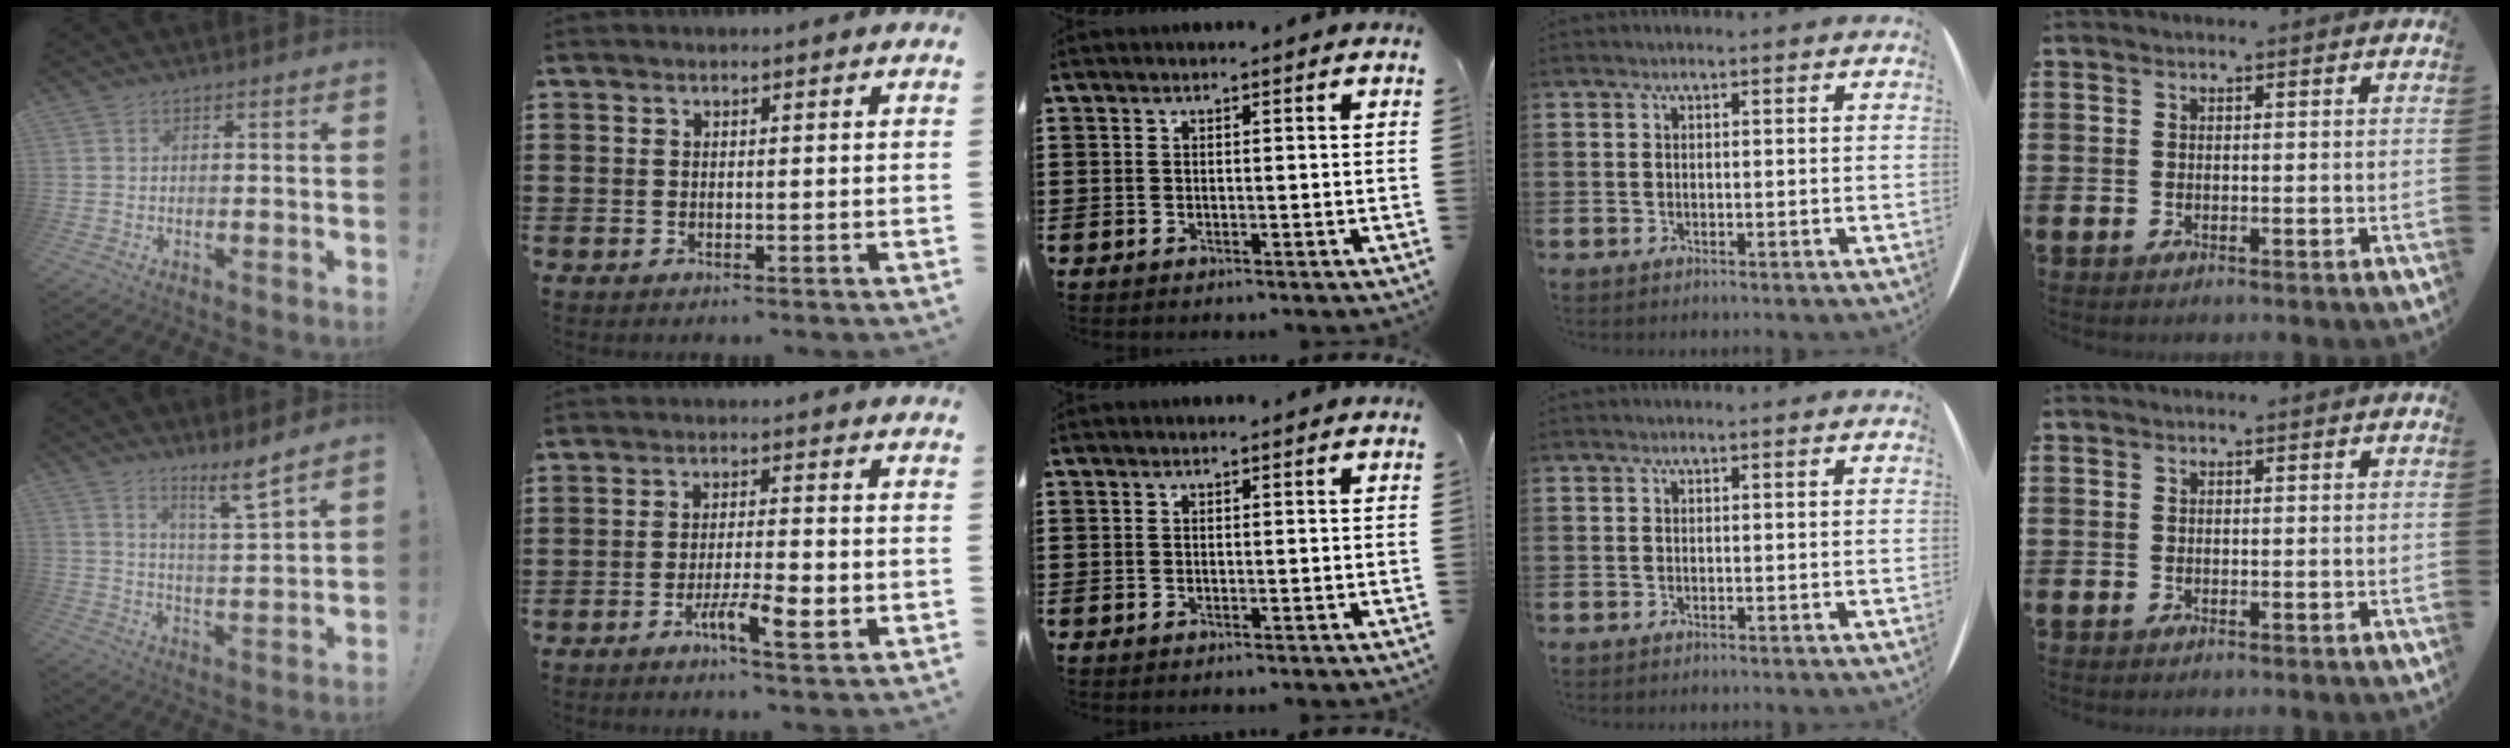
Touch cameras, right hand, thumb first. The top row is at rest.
{"thumb": {"total": 8.7, "force": [6.3, -0.1, 6.0], "torque": [-0.089, -0.048, 0.099]}, "index": {"total": 6.6, "force": [-2.9, 1.7, 5.7], "torque": [-0.098, -0.003, -0.049]}}